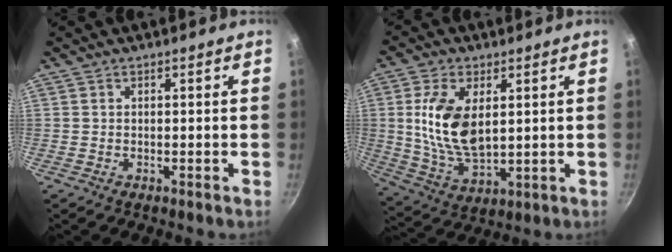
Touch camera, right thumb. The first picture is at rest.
{"total": 13.4, "force": [2.6, 7.2, 10.9], "torque": [-0.205, -0.017, 0.057]}